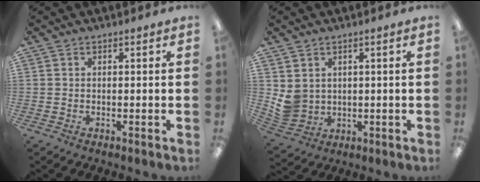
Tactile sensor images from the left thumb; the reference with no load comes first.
{"total": 4.9, "force": [1.8, 4.3, 1.5], "torque": [-0.039, -0.012, 0.039]}